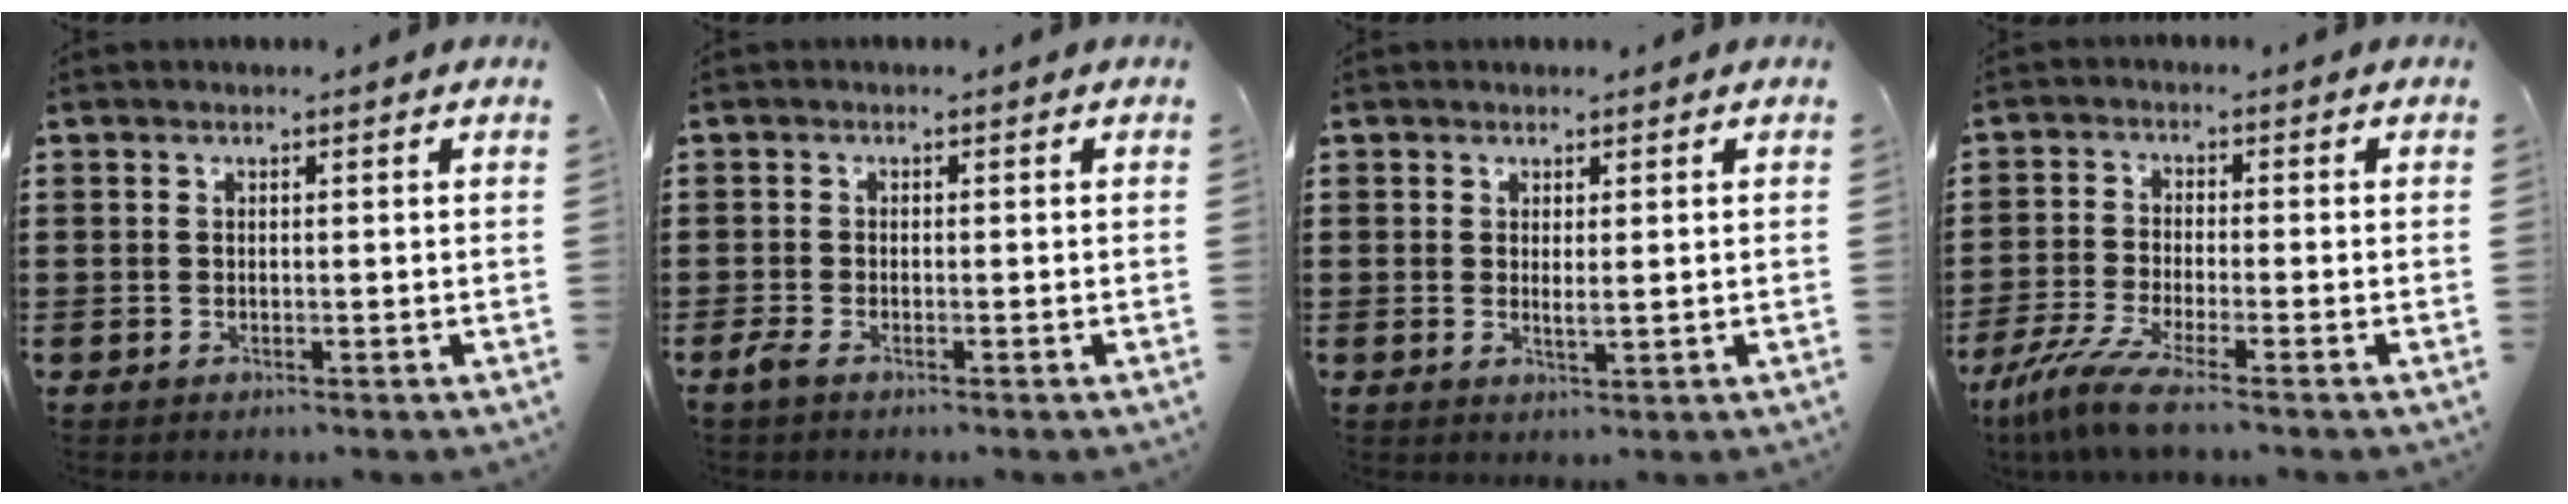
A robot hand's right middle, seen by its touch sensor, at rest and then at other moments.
{"total": 1.4, "force": [-0.9, 0.3, 1.0], "torque": [-0.034, -0.008, -0.022]}
{"total": 1.5, "force": [0.7, 0.2, 1.3], "torque": [-0.019, -0.003, 0.010]}
{"total": 6.1, "force": [-4.5, 0.3, 4.1], "torque": [-0.111, -0.027, -0.092]}